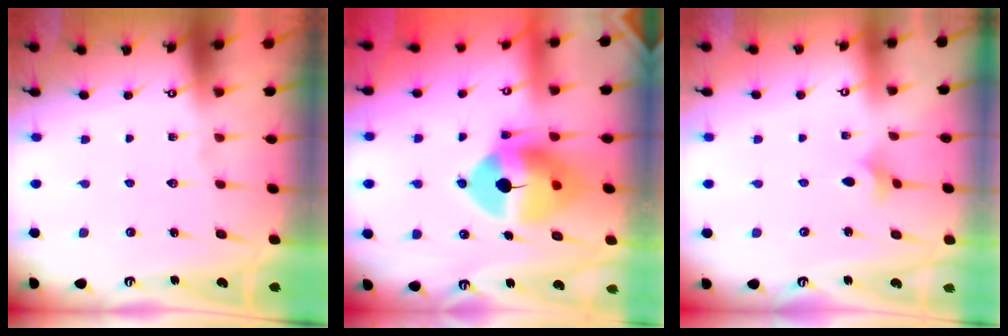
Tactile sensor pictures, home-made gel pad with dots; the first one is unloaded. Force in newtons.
{"total": 13.1, "press": 12.9, "slide": 2.3}
{"total": 1.8, "press": 1.7, "slide": 0.5}